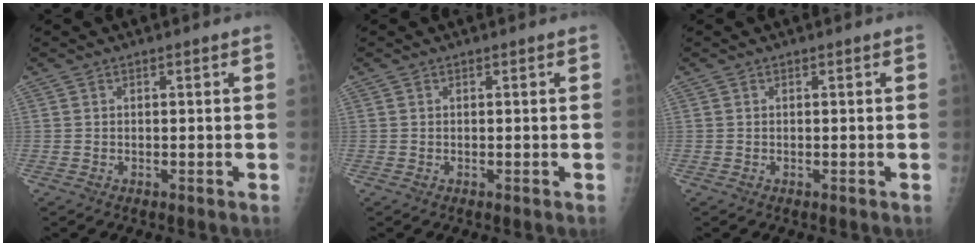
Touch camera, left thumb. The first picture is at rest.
{"total": 0.0}
{"total": 0.0}